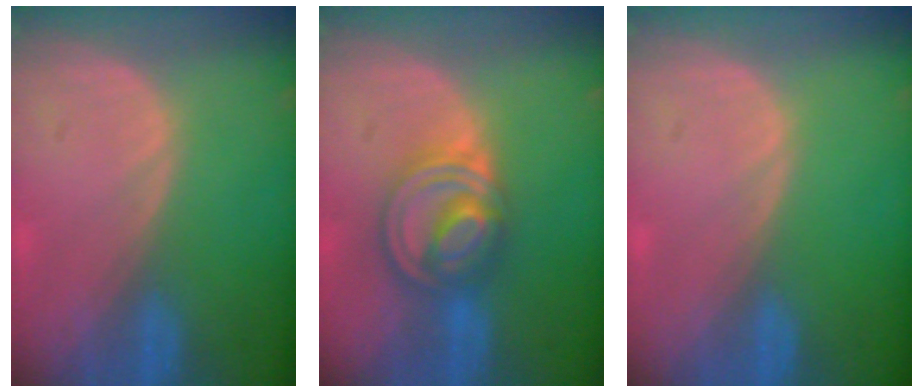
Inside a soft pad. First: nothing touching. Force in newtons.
{"total": 7.9, "press": 6.9, "slide": 3.8}
{"total": 0.0}